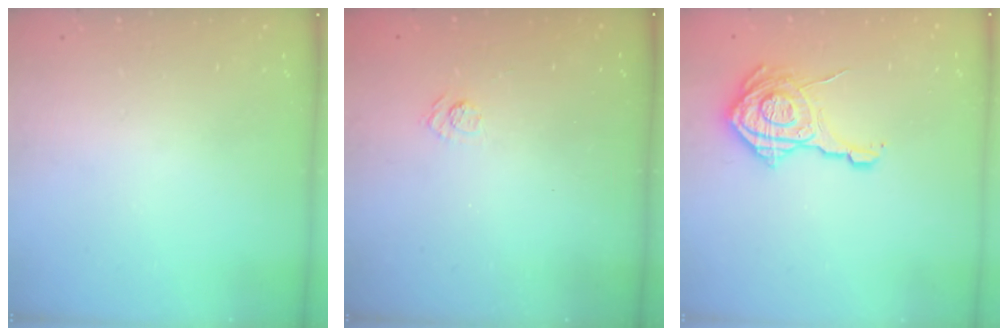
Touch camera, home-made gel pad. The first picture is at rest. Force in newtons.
{"total": 3.9, "press": 3.6, "slide": 1.4}
{"total": 16.6, "press": 16.6, "slide": 1.2}